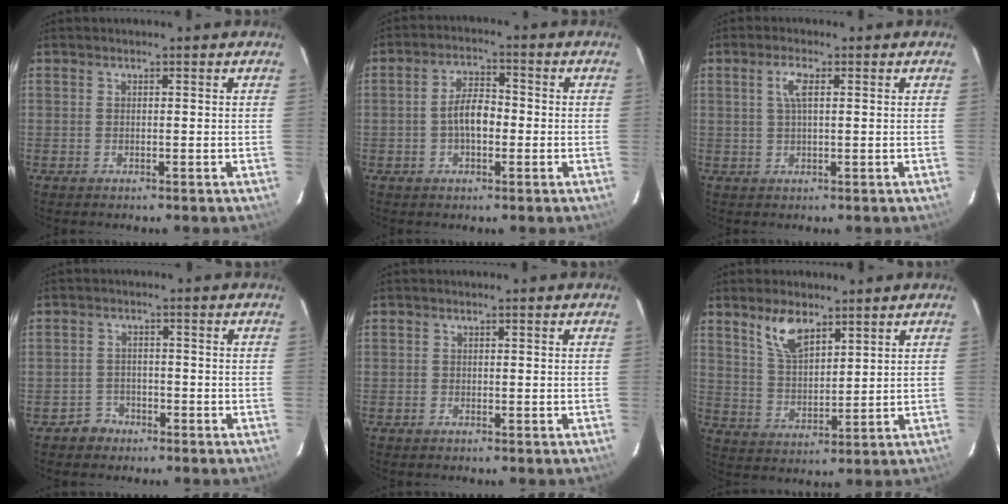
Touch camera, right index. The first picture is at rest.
{"total": 5.6, "force": [-1.0, 2.8, 4.8], "torque": [-0.089, 0.014, -0.016]}
{"total": 3.1, "force": [0.9, 0.8, 2.8], "torque": [-0.059, 0.006, 0.018]}
{"total": 3.6, "force": [-2.3, 2.8, -0.2], "torque": [-0.002, 0.015, -0.039]}
{"total": 0.6, "force": [-0.5, 0.3, 0.0], "torque": [-0.003, 0.002, -0.011]}
{"total": 7.7, "force": [5.1, 3.3, 4.8], "torque": [-0.088, 0.006, 0.104]}